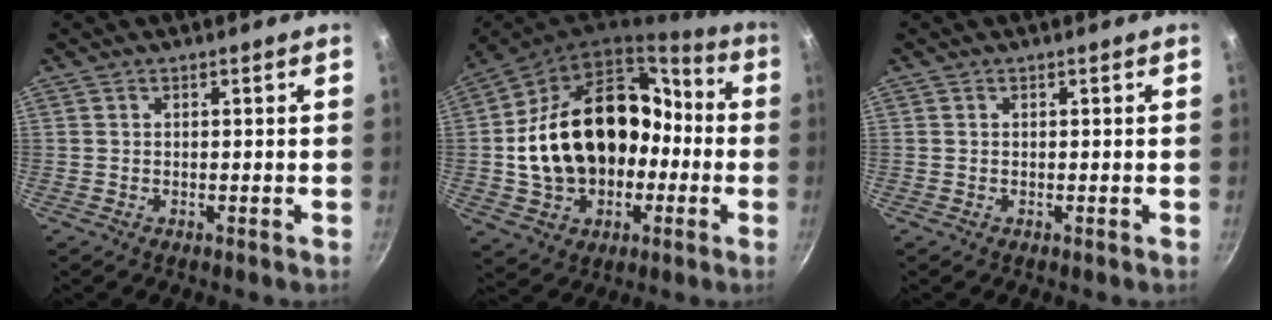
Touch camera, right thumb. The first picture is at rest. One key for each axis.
{"total": 24.7, "fx": -1.9, "fy": 18.1, "fz": 16.8, "tx": -0.252, "ty": 0.072, "tz": -0.014}
{"total": 0.0}